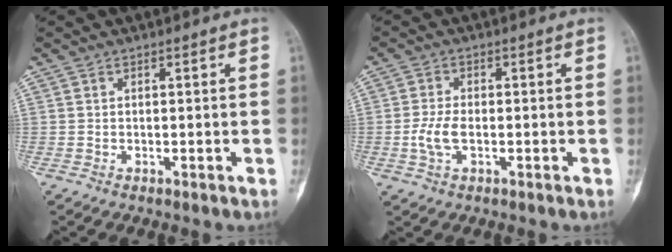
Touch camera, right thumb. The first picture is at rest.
{"total": 4.3, "force": [-0.9, 2.3, 3.6], "torque": [-0.082, 0.006, -0.019]}